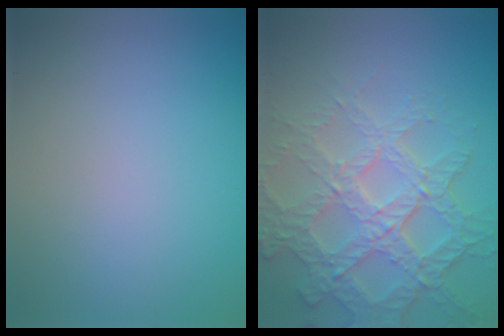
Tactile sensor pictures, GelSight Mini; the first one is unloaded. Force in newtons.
{"total": 6.4, "press": 5.1, "slide": 3.8}